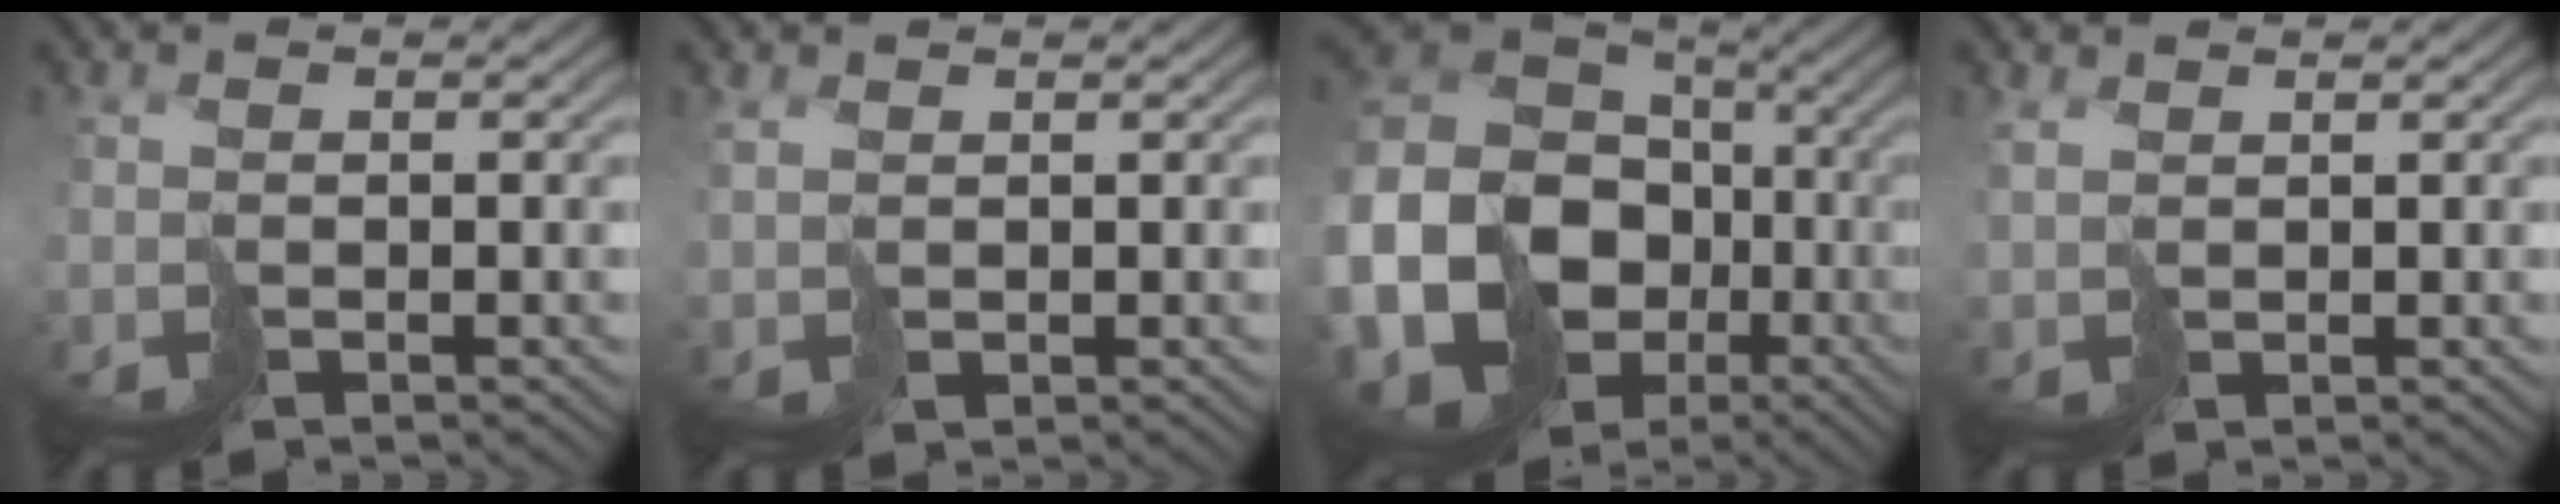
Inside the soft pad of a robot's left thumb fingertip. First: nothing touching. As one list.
[{"total": 1.5, "force": [1.4, 0.5, -0.1], "torque": [-0.003, 0.000, 0.034]}, {"total": 22.1, "force": [-7.4, 18.2, 10.1], "torque": [-0.263, -0.050, -0.133]}, {"total": 1.9, "force": [1.8, 0.3, -0.2], "torque": [-0.002, 0.003, 0.044]}]